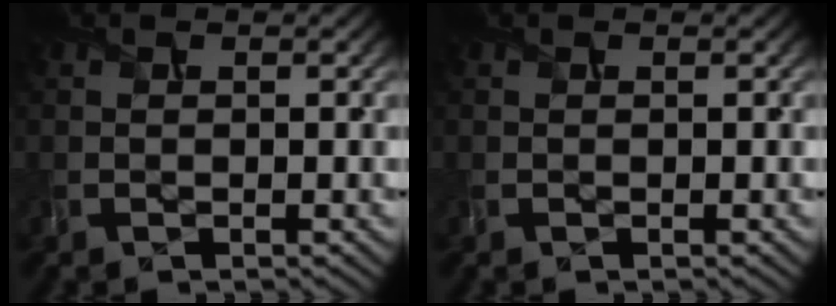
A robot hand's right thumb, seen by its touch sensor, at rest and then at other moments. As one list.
[{"total": 0.0}]